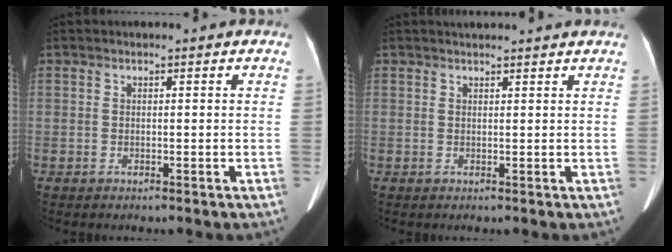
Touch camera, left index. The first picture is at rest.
{"total": 5.7, "force": [5.4, 0.2, 1.6], "torque": [-0.020, 0.030, 0.061]}